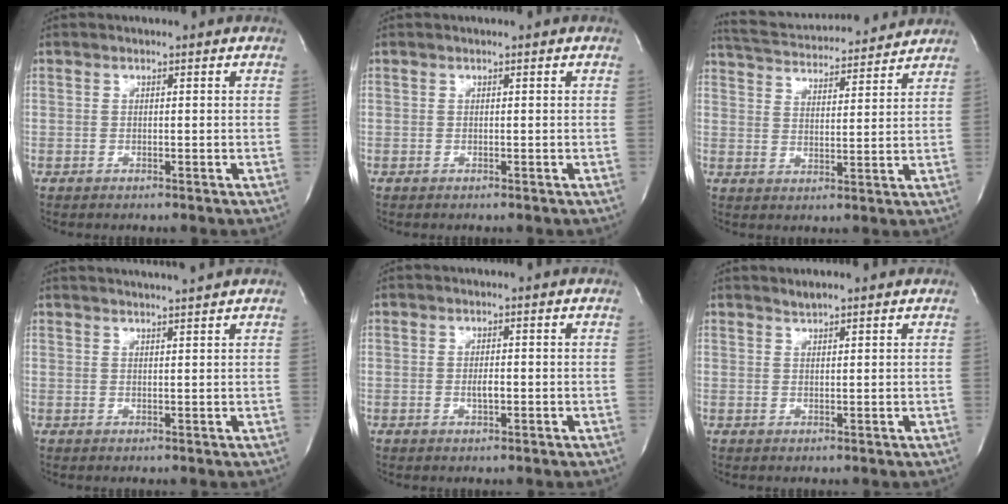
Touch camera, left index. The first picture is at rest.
{"total": 0.0}
{"total": 16.5, "force": [15.7, 1.9, 4.7], "torque": [-0.086, 0.024, 0.232]}
{"total": 5.0, "force": [4.6, -1.1, 1.5], "torque": [-0.019, 0.007, 0.059]}
{"total": 2.1, "force": [-0.5, 0.5, 2.0], "torque": [-0.038, -0.002, -0.008]}
{"total": 1.5, "force": [1.4, 0.1, 0.5], "torque": [-0.013, 0.006, 0.027]}